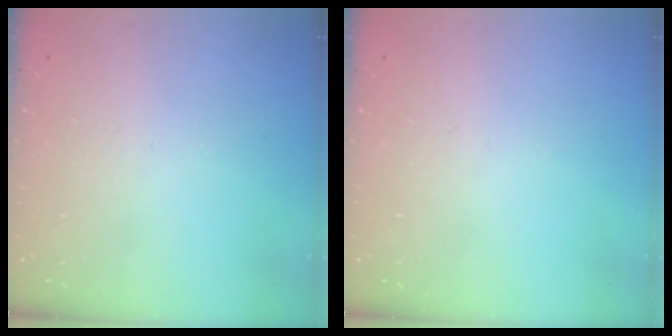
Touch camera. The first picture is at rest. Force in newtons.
{"total": 0.0}